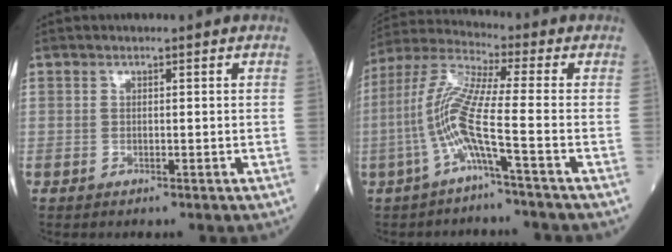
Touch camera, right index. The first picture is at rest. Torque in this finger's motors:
{"motor_torque": [0.51, -0.10, 0.28, 0.21]}